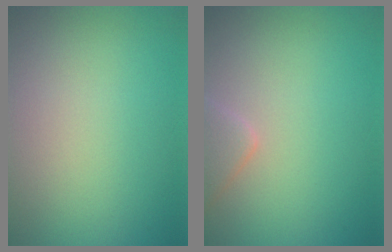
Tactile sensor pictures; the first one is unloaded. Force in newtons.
{"total": 1.9, "press": 1.9, "slide": 0.1}